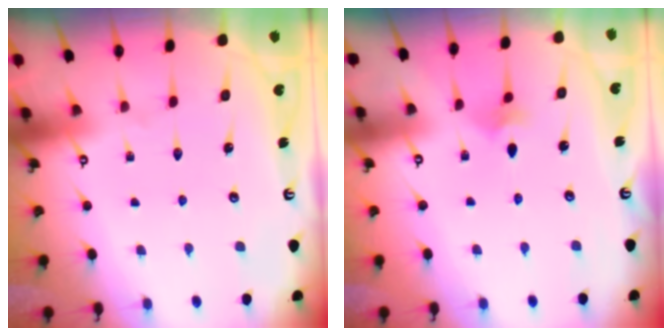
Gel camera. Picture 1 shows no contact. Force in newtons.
{"total": 2.5, "press": 2.4, "slide": 0.6}